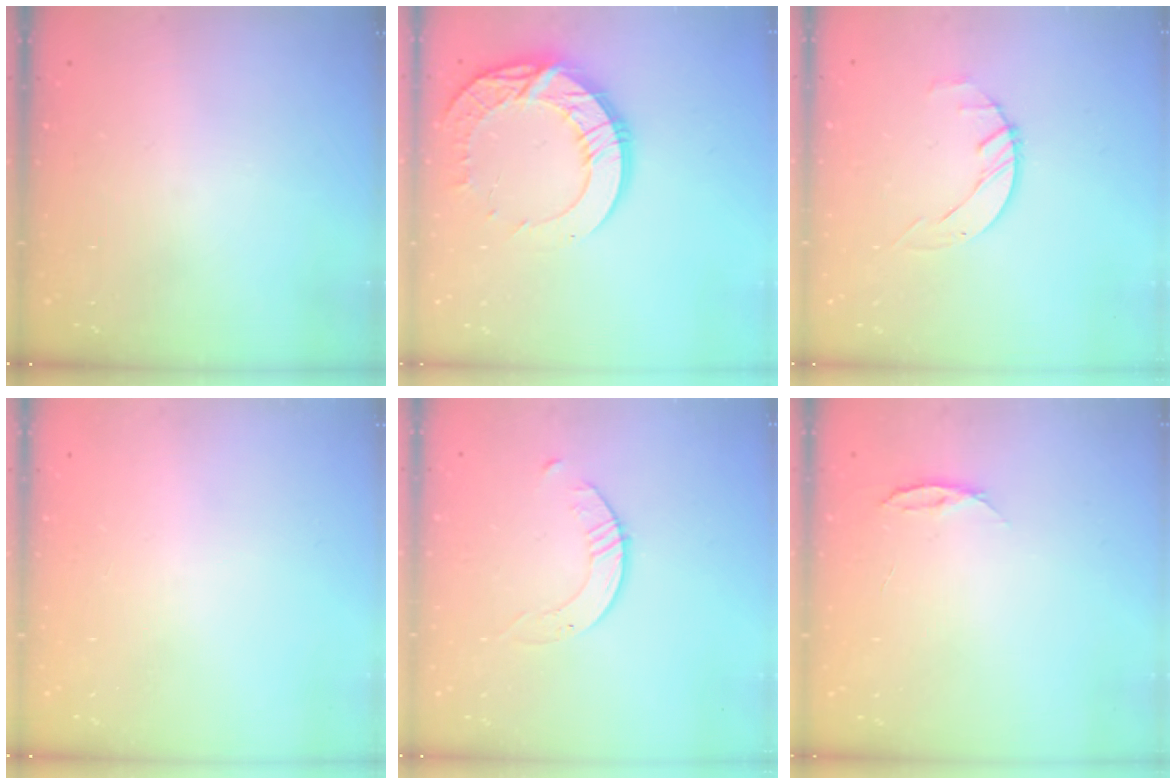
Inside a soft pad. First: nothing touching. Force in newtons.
{"total": 17.8, "press": 17.7, "slide": 1.5}
{"total": 2.0, "press": 2.0, "slide": 0.3}
{"total": 0.0}
{"total": 2.6, "press": 2.6, "slide": 0.3}
{"total": 4.0, "press": 4.0, "slide": 0.4}